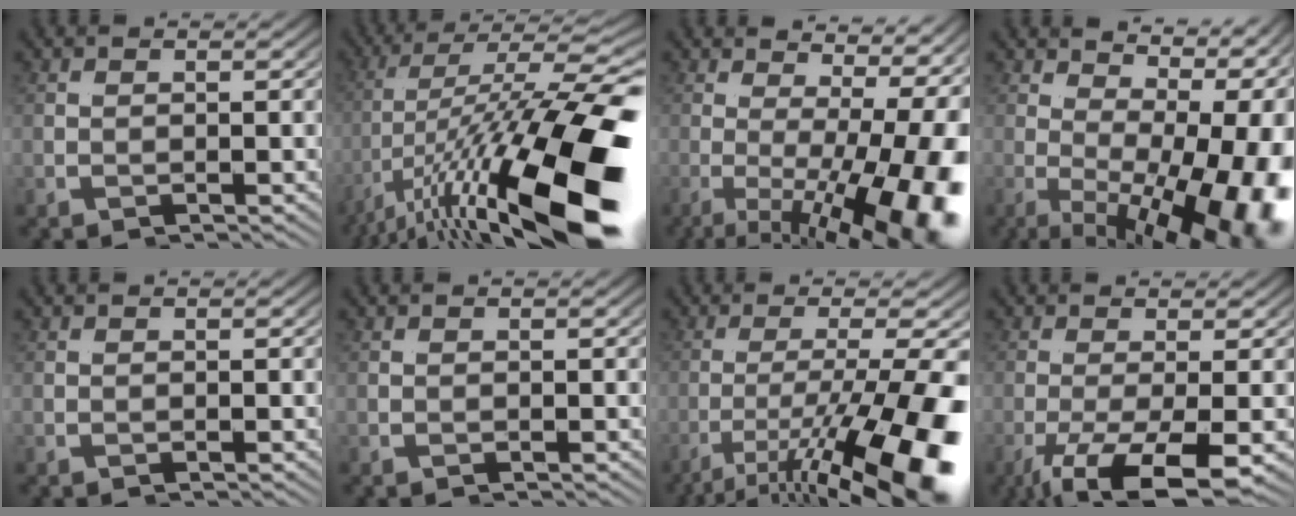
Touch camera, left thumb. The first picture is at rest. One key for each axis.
{"total": 13.3, "fx": -4.9, "fy": 2.4, "fz": 12.1, "tx": -0.215, "ty": 0.009, "tz": -0.078}
{"total": 8.7, "fx": -1.9, "fy": 0.3, "fz": 8.5, "tx": -0.122, "ty": 0.007, "tz": -0.027}
{"total": 11.0, "fx": -2.4, "fy": 2.9, "fz": 10.3, "tx": -0.153, "ty": 0.005, "tz": -0.031}
{"total": 0.0}
{"total": 0.0}
{"total": 8.6, "fx": -3.7, "fy": -0.2, "fz": 7.7, "tx": -0.123, "ty": 0.016, "tz": -0.066}
{"total": 4.9, "fx": -2.7, "fy": -0.4, "fz": 4.1, "tx": -0.065, "ty": 0.003, "tz": -0.050}